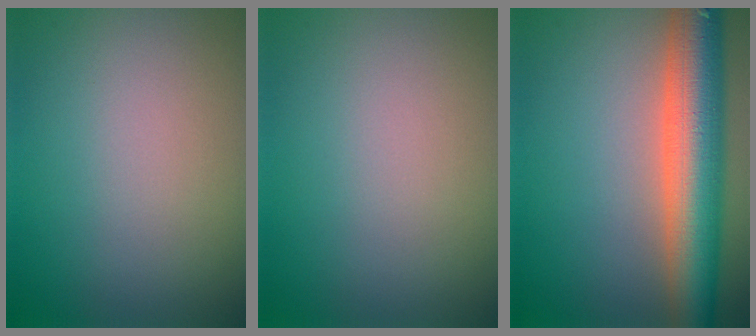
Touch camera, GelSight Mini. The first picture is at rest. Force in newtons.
{"total": 0.0}
{"total": 9.4, "press": 9.4, "slide": 0.5}